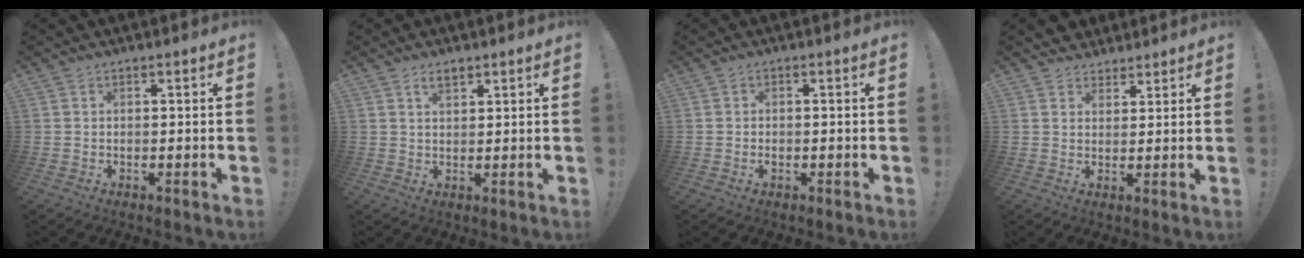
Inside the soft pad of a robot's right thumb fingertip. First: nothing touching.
{"total": 2.7, "force": [1.9, 1.1, 1.5], "torque": [-0.020, -0.009, 0.033]}
{"total": 1.1, "force": [-0.8, 0.3, 0.7], "torque": [-0.008, -0.001, -0.015]}
{"total": 4.2, "force": [3.3, 2.5, -0.3], "torque": [0.006, -0.019, 0.064]}